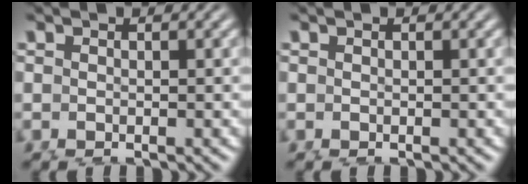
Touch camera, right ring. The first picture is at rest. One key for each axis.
{"total": 0.0}